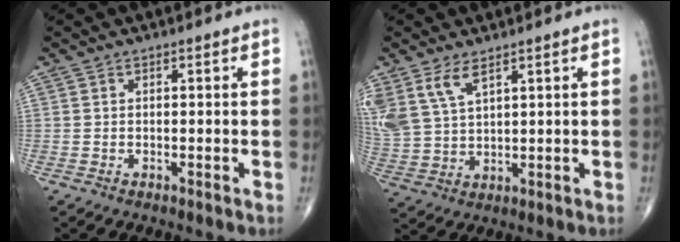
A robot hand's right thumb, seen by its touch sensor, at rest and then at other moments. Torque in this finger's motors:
{"motor_torque": [0.10, 0.20, 0.85, 0.64, 0.08]}